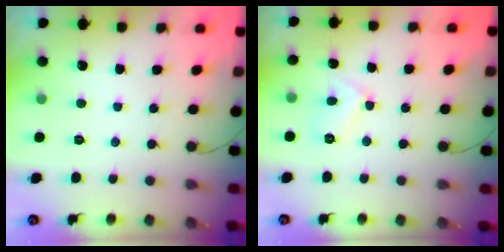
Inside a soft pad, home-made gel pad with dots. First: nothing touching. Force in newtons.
{"total": 5.1, "press": 5.1, "slide": 0.4}